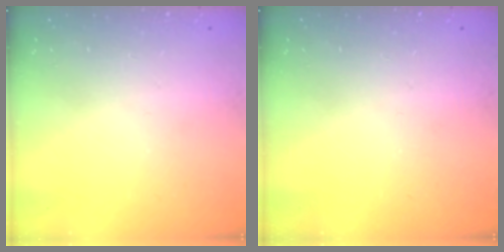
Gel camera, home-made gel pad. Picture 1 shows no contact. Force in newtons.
{"total": 0.0}